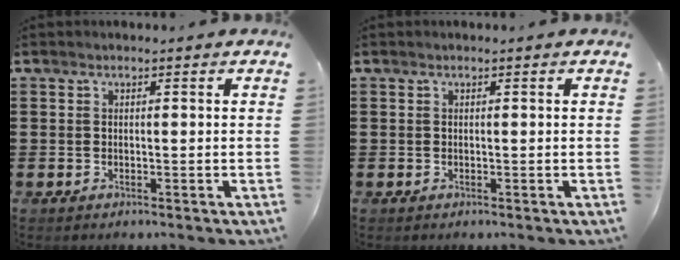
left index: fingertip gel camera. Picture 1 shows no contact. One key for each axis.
{"total": 0.0}